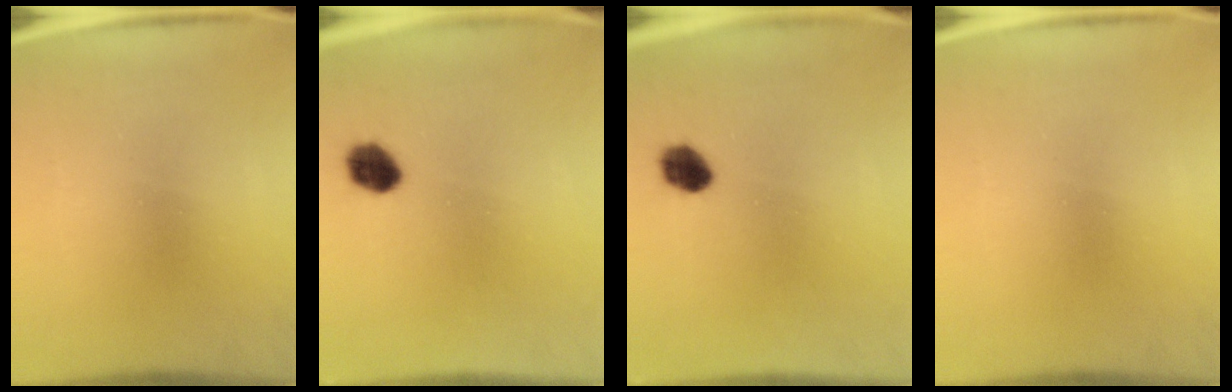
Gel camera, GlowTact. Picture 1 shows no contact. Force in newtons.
{"total": 5.5}
{"total": 5.3}
{"total": 0.0}